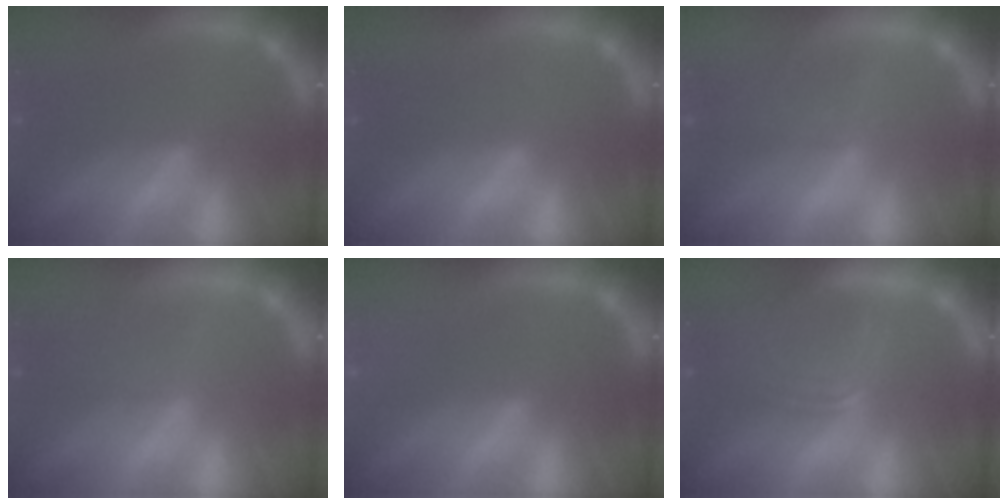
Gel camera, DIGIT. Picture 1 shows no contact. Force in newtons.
{"total": 0.0}
{"total": 3.0}
{"total": 2.4}
{"total": 1.9}
{"total": 7.1}